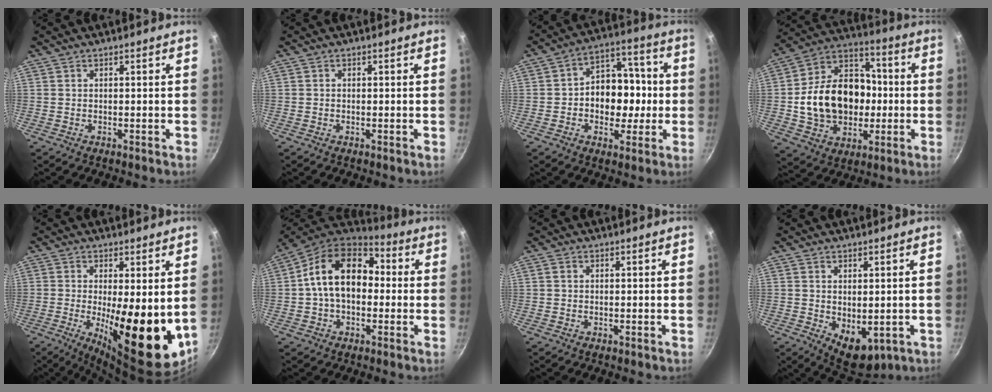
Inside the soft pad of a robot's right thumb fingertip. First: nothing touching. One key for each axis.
{"total": 0.0}
{"total": 13.3, "fx": -1.2, "fy": 10.0, "fz": 8.7, "tx": -0.069, "ty": 0.030, "tz": -0.029}
{"total": 21.5, "fx": -1.4, "fy": 16.4, "fz": 13.8, "tx": -0.204, "ty": 0.042, "tz": -0.023}
{"total": 16.0, "fx": -0.6, "fy": 4.9, "fz": 15.2, "tx": -0.203, "ty": -0.029, "tz": 0.001}
{"total": 16.4, "fx": 0.8, "fy": 11.3, "fz": 11.8, "tx": -0.161, "ty": 0.038, "tz": -0.006}
{"total": 0.5, "fx": 0.1, "fy": 0.5, "fz": 0.2, "tx": -0.002, "ty": 0.003, "tz": 0.001}
{"total": 6.9, "fx": -0.3, "fy": 4.4, "fz": 5.4, "tx": -0.055, "ty": -0.017, "tz": 0.012}